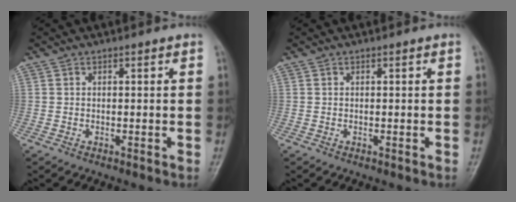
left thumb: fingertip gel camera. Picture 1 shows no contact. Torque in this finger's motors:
{"motor_torque": [0.00, 0.00, -0.03, -0.09, 0.00]}